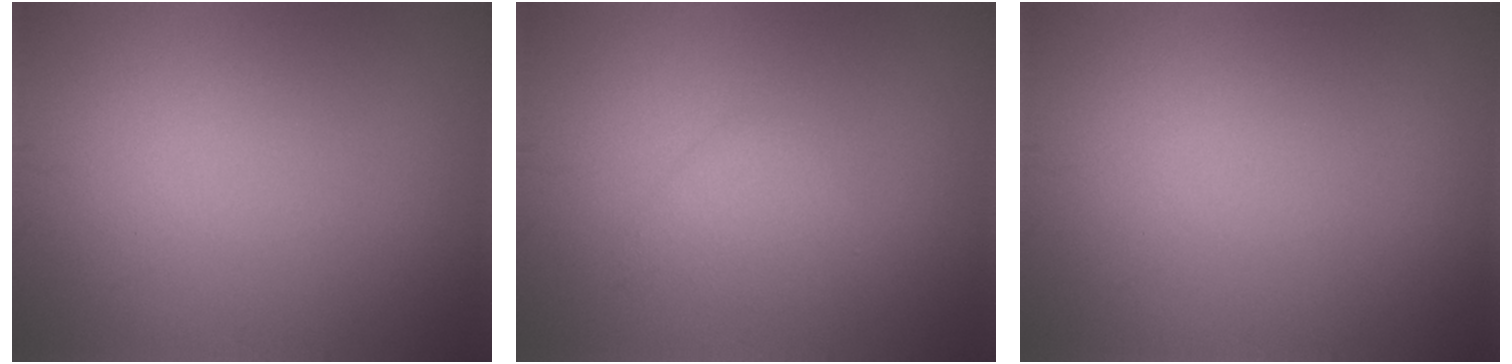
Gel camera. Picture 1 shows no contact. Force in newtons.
{"total": 1.9, "press": 1.8, "slide": 0.1}
{"total": 0.0}